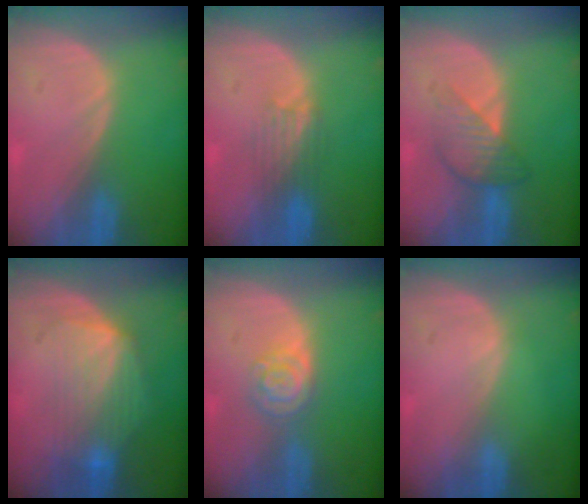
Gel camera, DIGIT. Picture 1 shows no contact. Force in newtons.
{"total": 3.3, "press": 3.2, "slide": 0.8}
{"total": 4.6, "press": 4.6, "slide": 0.1}
{"total": 7.3, "press": 7.2, "slide": 1.3}
{"total": 4.3, "press": 3.9, "slide": 1.9}
{"total": 0.0}